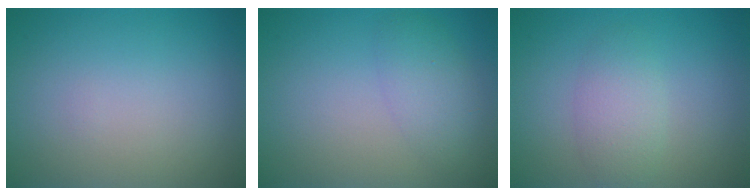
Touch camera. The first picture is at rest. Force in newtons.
{"total": 2.7, "press": 2.7, "slide": 0.1}
{"total": 2.7, "press": 2.7, "slide": 0.1}